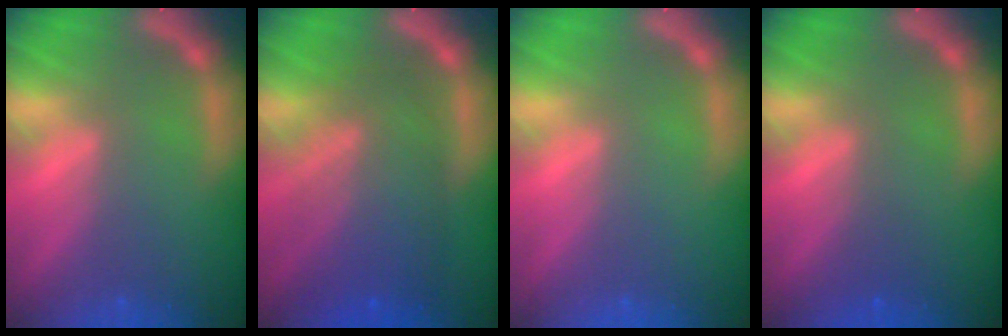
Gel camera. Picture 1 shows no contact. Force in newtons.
{"total": 8.6}
{"total": 0.0}
{"total": 1.0}